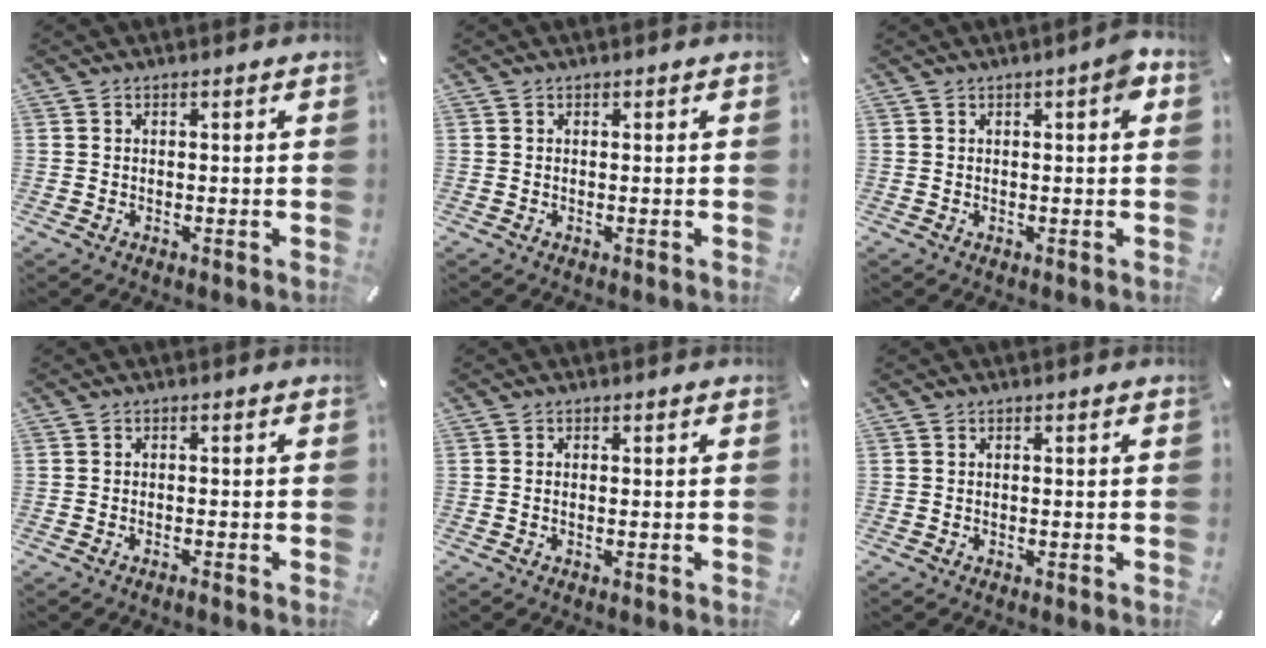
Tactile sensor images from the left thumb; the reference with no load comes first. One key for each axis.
{"total": 0.0}
{"total": 3.5, "fx": 0.9, "fy": 0.8, "fz": 3.3, "tx": -0.048, "ty": -0.001, "tz": 0.010}
{"total": 1.3, "fx": -0.9, "fy": 0.1, "fz": 0.9, "tx": -0.015, "ty": -0.001, "tz": -0.016}
{"total": 0.8, "fx": -0.1, "fy": 0.2, "fz": 0.7, "tx": -0.014, "ty": -0.002, "tz": -0.001}
{"total": 0.0}